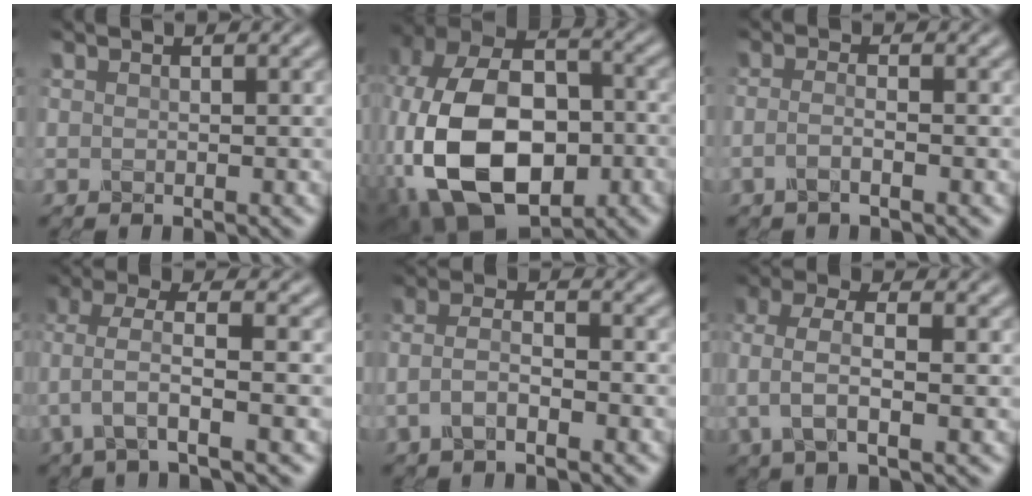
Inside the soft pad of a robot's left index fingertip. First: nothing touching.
{"total": 16.3, "force": [-4.2, 10.3, 11.9], "torque": [-0.248, -0.002, -0.082]}
{"total": 1.7, "force": [-0.7, 0.6, 1.5], "torque": [-0.025, -0.003, -0.021]}
{"total": 4.3, "force": [-1.0, 1.0, 4.0], "torque": [-0.089, 0.009, -0.022]}
{"total": 3.4, "force": [-1.2, 1.3, 2.9], "torque": [-0.059, 0.003, -0.030]}
{"total": 4.3, "force": [-0.2, 1.8, 4.0], "torque": [-0.089, 0.004, -0.008]}